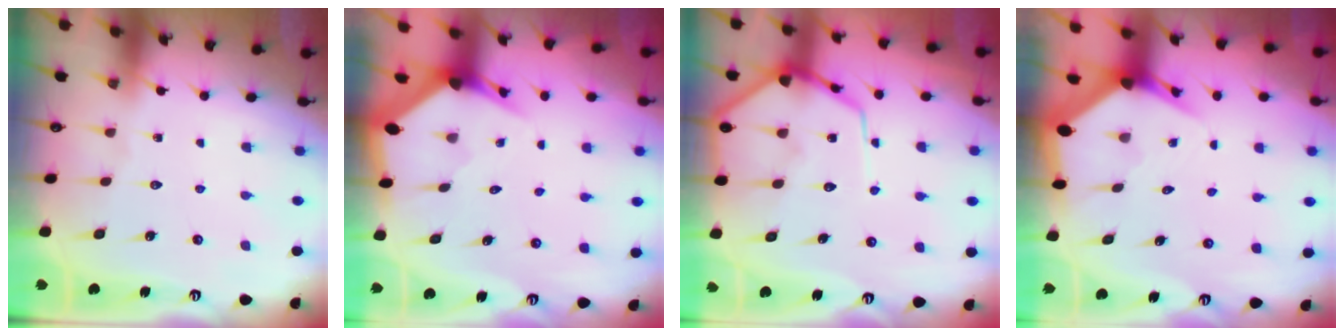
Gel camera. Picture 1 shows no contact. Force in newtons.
{"total": 3.6, "press": 3.6, "slide": 0.2}
{"total": 11.0, "press": 10.9, "slide": 1.0}
{"total": 3.8, "press": 3.7, "slide": 0.5}